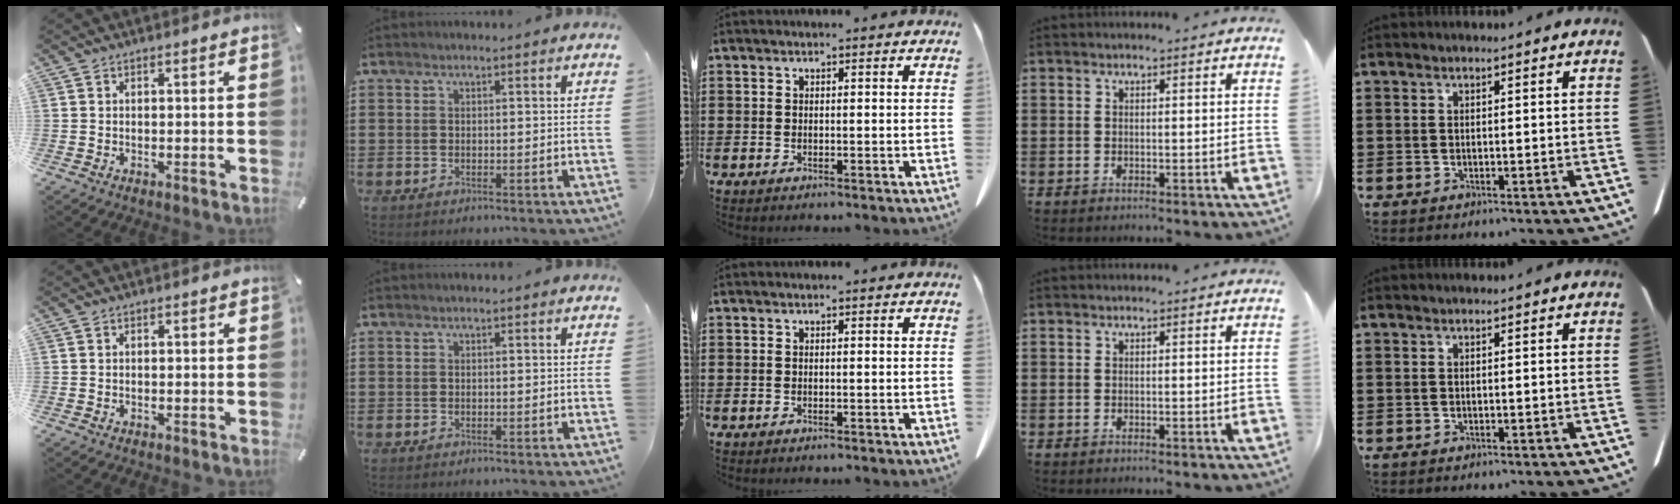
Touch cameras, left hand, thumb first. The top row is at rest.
{}